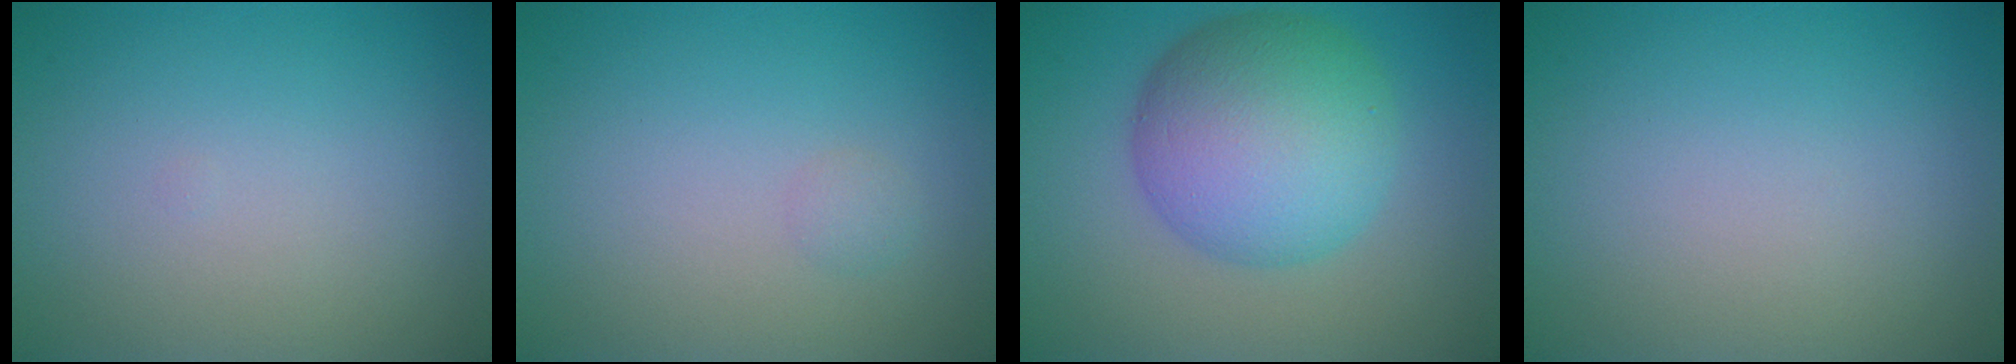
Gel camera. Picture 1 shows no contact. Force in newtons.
{"total": 0.7, "press": 0.7, "slide": 0.0}
{"total": 9.4, "press": 9.4, "slide": 0.1}
{"total": 0.0}